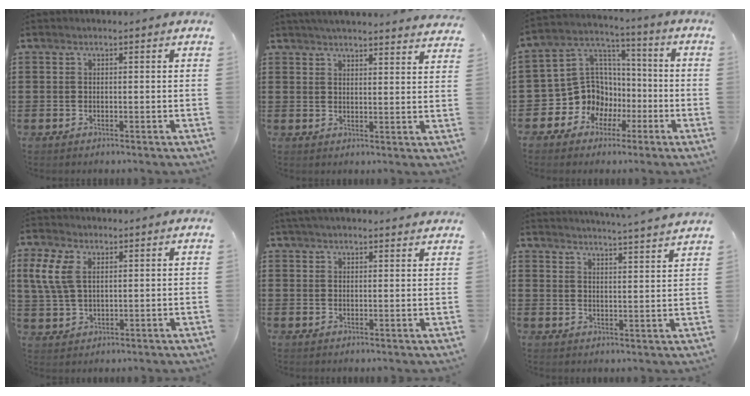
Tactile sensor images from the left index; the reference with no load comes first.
{"total": 3.7, "force": [3.7, -0.5, 0.5], "torque": [-0.022, -0.016, 0.066]}
{"total": 10.1, "force": [-2.9, 9.3, 2.4], "torque": [-0.100, -0.001, -0.050]}
{"total": 5.8, "force": [2.1, 3.5, 4.2], "torque": [-0.108, 0.006, 0.035]}
{"total": 2.4, "force": [2.3, 0.1, 0.5], "torque": [-0.016, -0.001, 0.044]}
{"total": 4.0, "force": [3.8, -1.0, 0.7], "torque": [-0.022, -0.036, 0.059]}